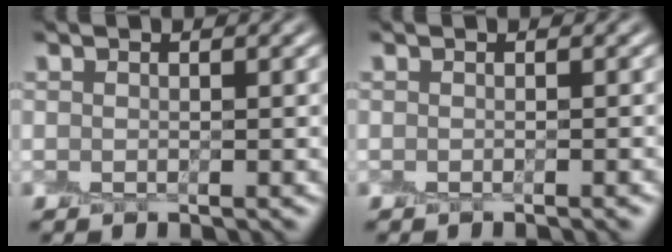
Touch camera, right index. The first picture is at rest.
{"total": 1.0, "force": [-0.5, 0.2, 0.8], "torque": [-0.007, -0.003, -0.011]}